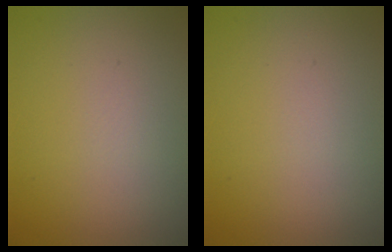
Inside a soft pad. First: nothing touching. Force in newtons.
{"total": 0.0}